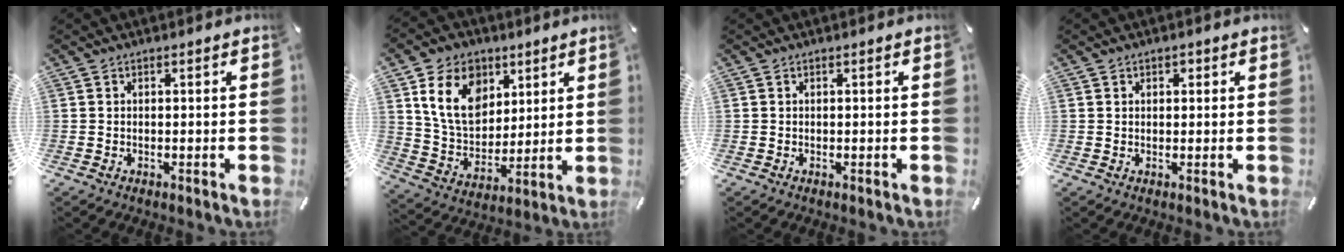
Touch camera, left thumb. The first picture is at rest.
{"total": 14.6, "force": [6.3, 10.9, 7.4], "torque": [-0.148, -0.015, 0.120]}
{"total": 0.0}
{"total": 1.0, "force": [0.4, 0.9, 0.3], "torque": [0.003, 0.001, 0.005]}